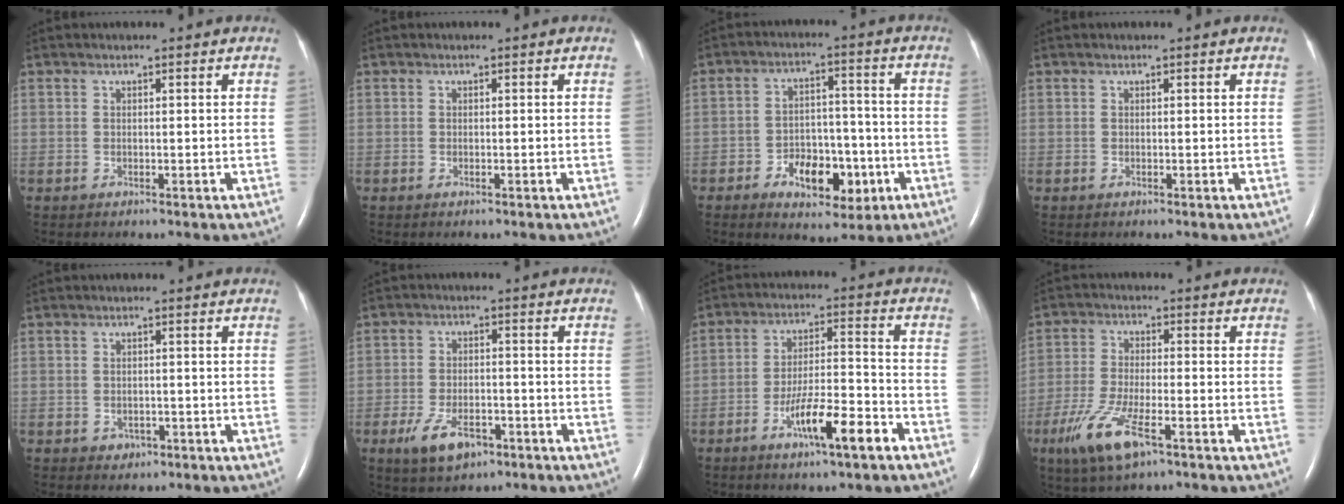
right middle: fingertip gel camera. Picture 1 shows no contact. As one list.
[{"total": 0.0}, {"total": 9.1, "force": [-3.9, 5.1, 6.5], "torque": [-0.098, 0.022, -0.052]}, {"total": 0.0}, {"total": 1.6, "force": [-0.7, 1.4, 0.5], "torque": [-0.007, 0.005, -0.004]}, {"total": 6.8, "force": [-3.8, 3.3, 4.6], "torque": [-0.094, -0.005, -0.060]}, {"total": 9.3, "force": [-5.2, 1.1, 7.7], "torque": [-0.131, 0.001, -0.087]}, {"total": 9.0, "force": [-4.8, 2.1, 7.3], "torque": [-0.159, -0.020, -0.086]}]